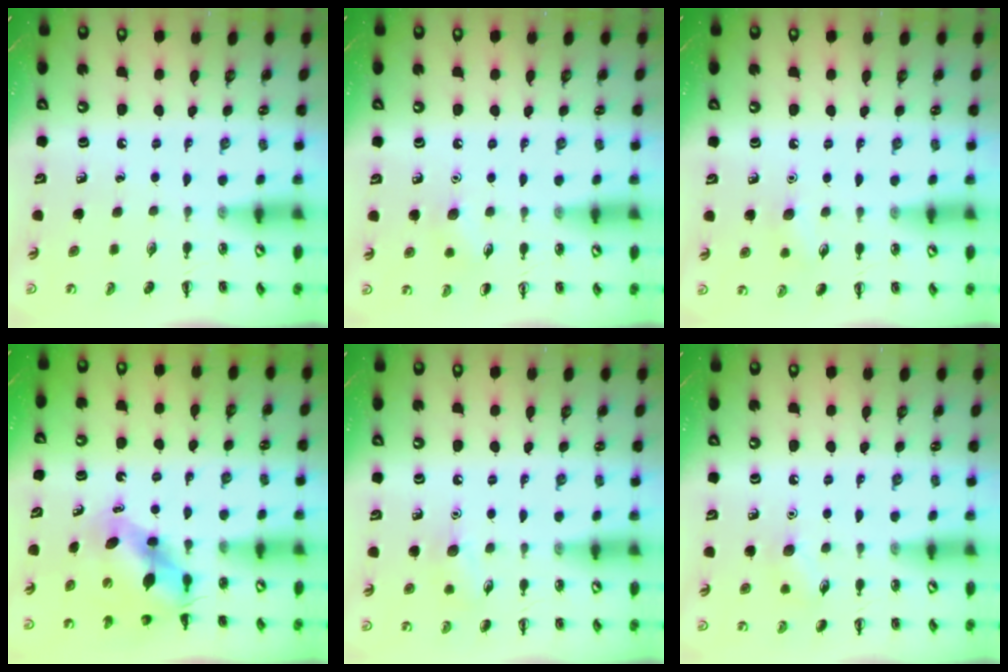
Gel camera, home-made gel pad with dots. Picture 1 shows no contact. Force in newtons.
{"total": 5.1, "press": 4.9, "slide": 1.5}
{"total": 5.9, "press": 5.6, "slide": 1.6}
{"total": 6.9, "press": 6.9, "slide": 0.6}
{"total": 7.5, "press": 7.3, "slide": 1.6}
{"total": 6.1, "press": 5.9, "slide": 1.6}